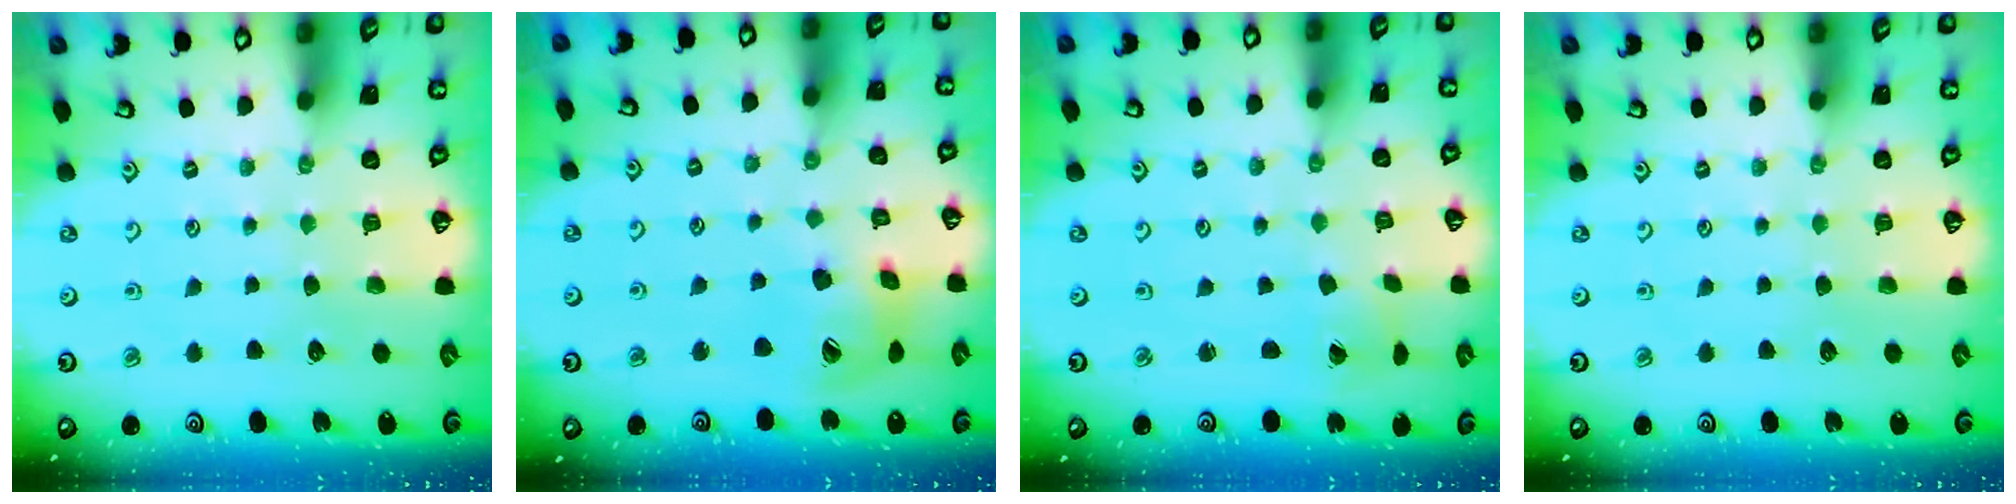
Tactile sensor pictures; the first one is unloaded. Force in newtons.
{"total": 14.2, "press": 14.0, "slide": 2.0}
{"total": 1.4, "press": 1.4, "slide": 0.3}
{"total": 0.0}